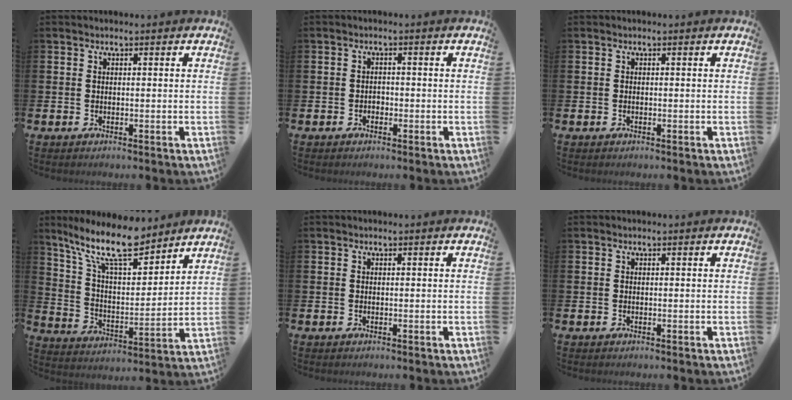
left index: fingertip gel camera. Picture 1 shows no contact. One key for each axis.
{"total": 1.4, "fx": -0.8, "fy": 1.0, "fz": 0.2, "tx": -0.004, "ty": 0.001, "tz": -0.020}
{"total": 0.0}
{"total": 12.9, "fx": 10.6, "fy": 3.4, "fz": 6.5, "tx": -0.149, "ty": -0.048, "tz": 0.189}
{"total": 0.0}
{"total": 0.0}